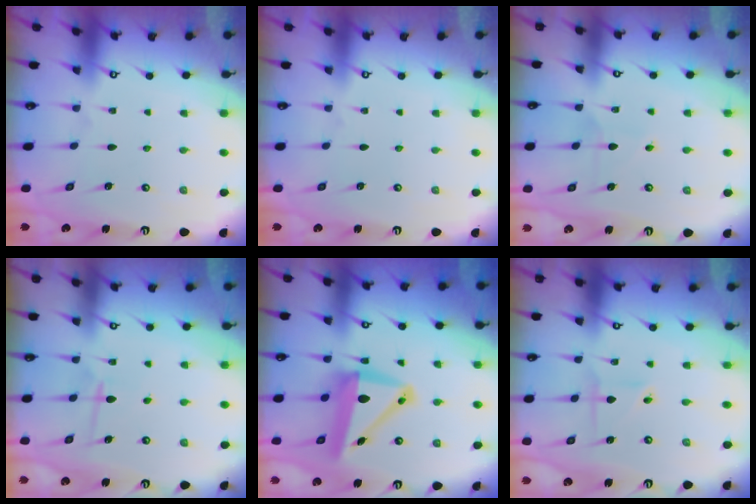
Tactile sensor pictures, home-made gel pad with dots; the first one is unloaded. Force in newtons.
{"total": 0.0}
{"total": 7.4, "press": 7.4, "slide": 0.4}
{"total": 5.4, "press": 5.3, "slide": 0.8}
{"total": 11.8, "press": 11.0, "slide": 4.2}
{"total": 2.3, "press": 2.1, "slide": 0.9}